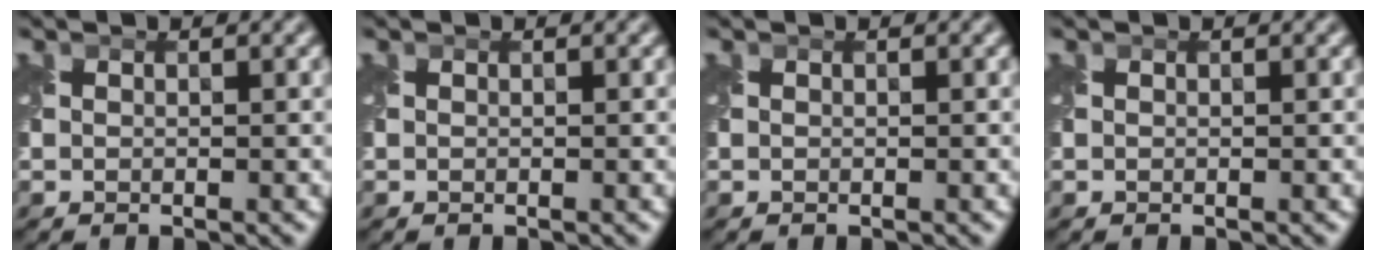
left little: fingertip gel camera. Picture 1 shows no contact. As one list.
[{"total": 0.0}, {"total": 0.0}, {"total": 0.0}]